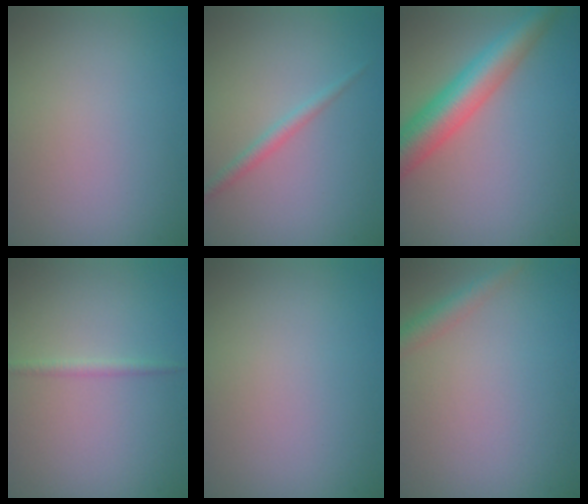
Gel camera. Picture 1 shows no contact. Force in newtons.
{"total": 1.4, "press": 1.4, "slide": 0.0}
{"total": 6.6, "press": 6.6, "slide": 0.1}
{"total": 1.0, "press": 1.0, "slide": 0.0}
{"total": 0.0}
{"total": 1.9, "press": 1.9, "slide": 0.1}